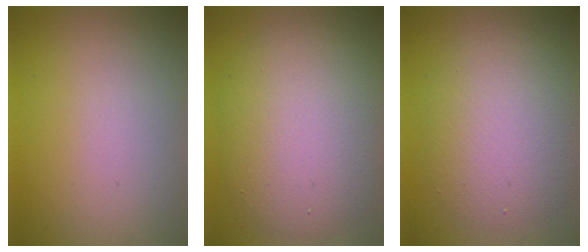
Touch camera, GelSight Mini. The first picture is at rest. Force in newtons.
{"total": 8.5, "press": 8.5, "slide": 0.3}
{"total": 6.1, "press": 6.1, "slide": 0.3}